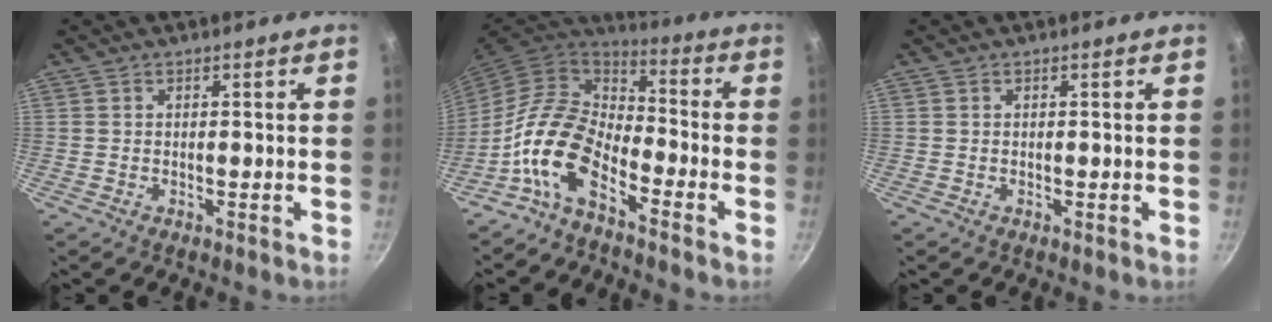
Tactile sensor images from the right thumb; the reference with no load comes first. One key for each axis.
{"total": 12.7, "fx": -6.8, "fy": 6.6, "fz": 8.5, "tx": -0.144, "ty": 0.061, "tz": -0.156}
{"total": 0.0}